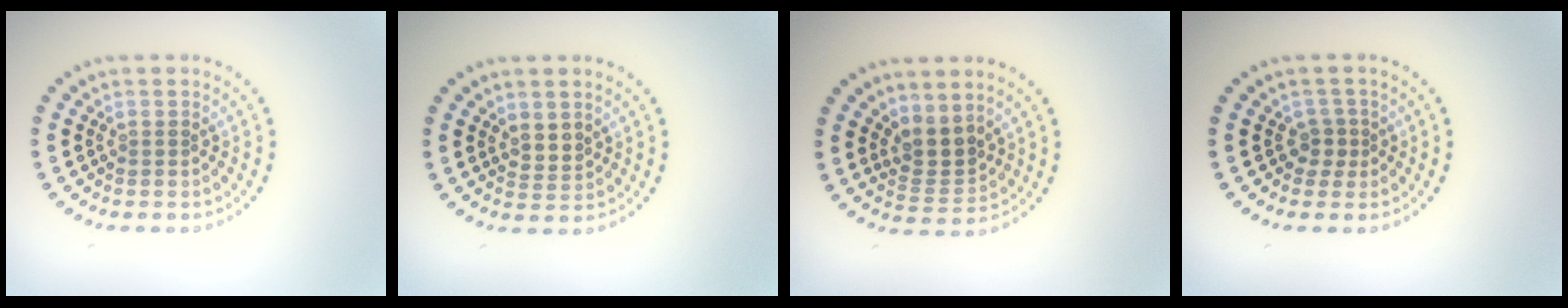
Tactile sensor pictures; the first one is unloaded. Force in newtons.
{"total": 1.5, "press": 1.3, "slide": 0.9}
{"total": 2.8, "press": 2.1, "slide": 1.8}
{"total": 1.5, "press": 1.2, "slide": 0.9}